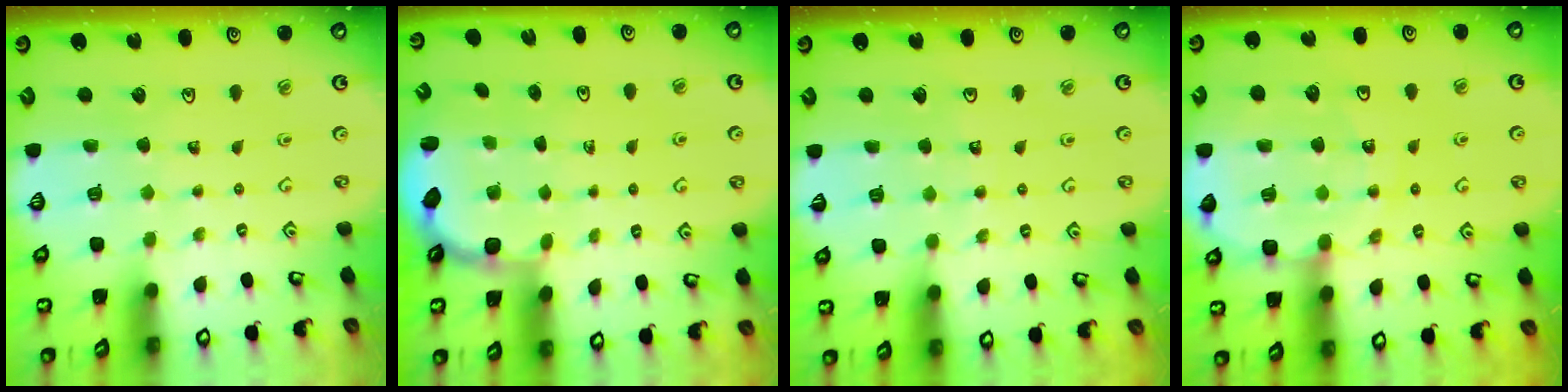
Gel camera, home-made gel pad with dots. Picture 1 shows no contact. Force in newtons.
{"total": 2.9, "press": 2.6, "slide": 1.2}
{"total": 4.0, "press": 4.0, "slide": 0.4}
{"total": 10.7, "press": 10.4, "slide": 2.1}